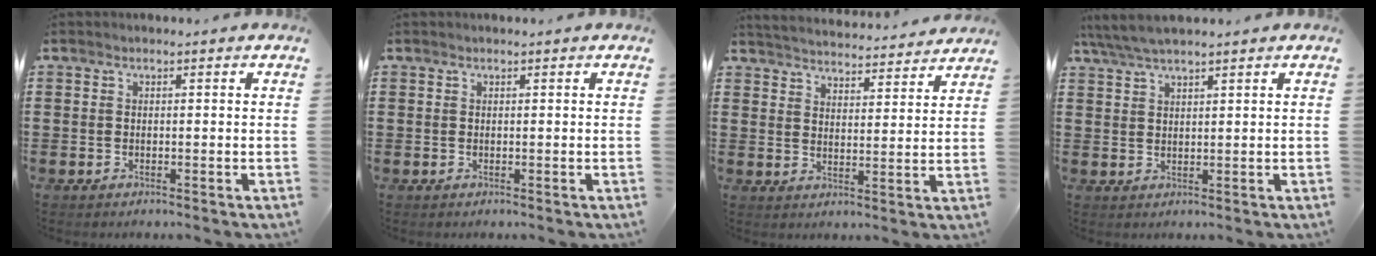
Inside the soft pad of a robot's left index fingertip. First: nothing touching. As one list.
[{"total": 0.0}, {"total": 3.9, "force": [3.9, -0.4, 0.1], "torque": [-0.020, -0.031, 0.066]}, {"total": 3.6, "force": [3.0, 0.1, 1.9], "torque": [-0.044, -0.002, 0.056]}]